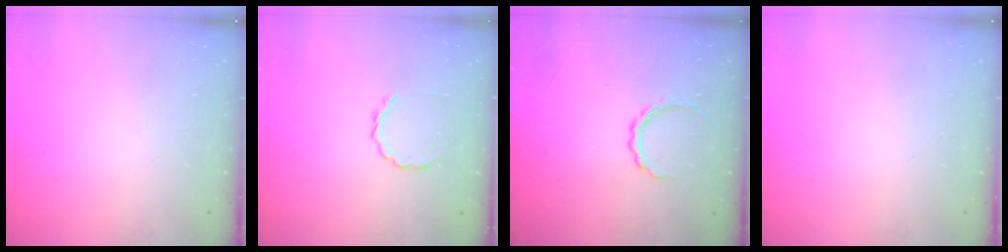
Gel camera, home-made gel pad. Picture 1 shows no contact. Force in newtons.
{"total": 2.5, "press": 2.2, "slide": 1.1}
{"total": 5.0, "press": 4.9, "slide": 0.9}
{"total": 0.0}